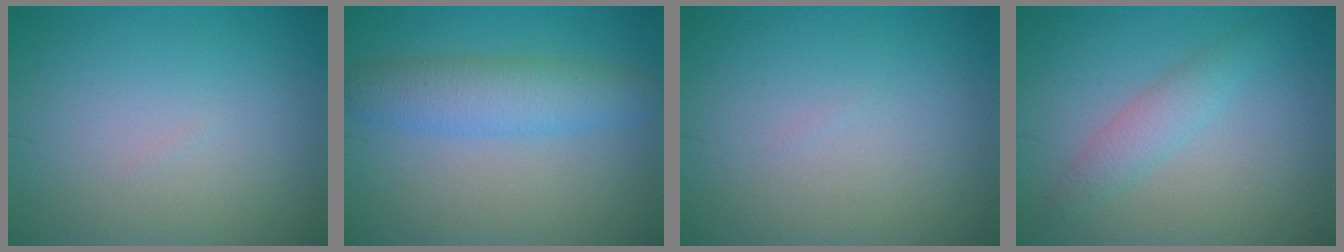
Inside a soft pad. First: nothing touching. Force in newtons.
{"total": 4.4, "press": 4.4, "slide": 0.1}
{"total": 0.0}
{"total": 2.2, "press": 2.2, "slide": 0.1}